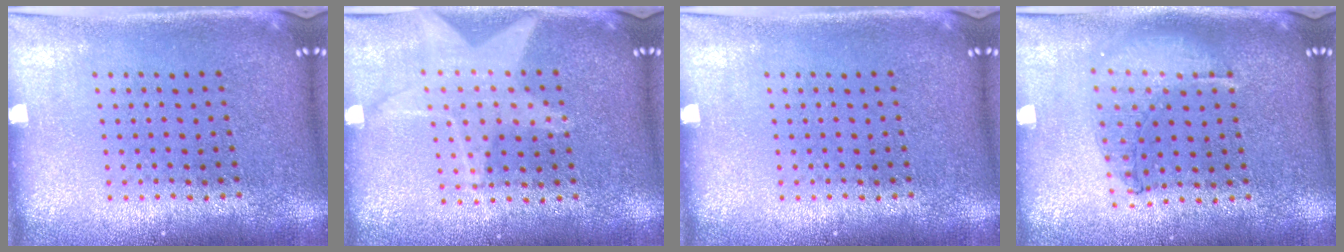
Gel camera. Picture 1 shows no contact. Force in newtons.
{"total": 1.3, "press": 1.3, "slide": 0.3}
{"total": 0.0}
{"total": 0.9, "press": 0.9, "slide": 0.2}